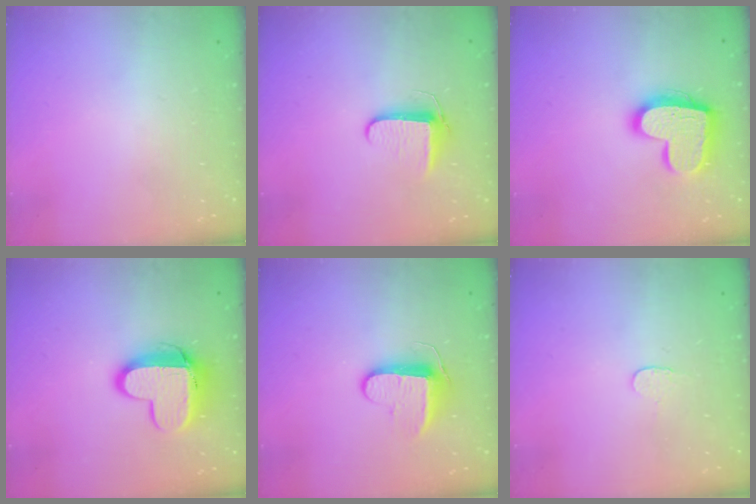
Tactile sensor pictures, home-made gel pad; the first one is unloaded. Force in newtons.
{"total": 7.8, "press": 7.7, "slide": 1.1}
{"total": 17.4, "press": 17.3, "slide": 1.4}
{"total": 12.1, "press": 12.0, "slide": 1.2}
{"total": 9.5, "press": 9.5, "slide": 0.6}
{"total": 3.4, "press": 3.4, "slide": 0.3}